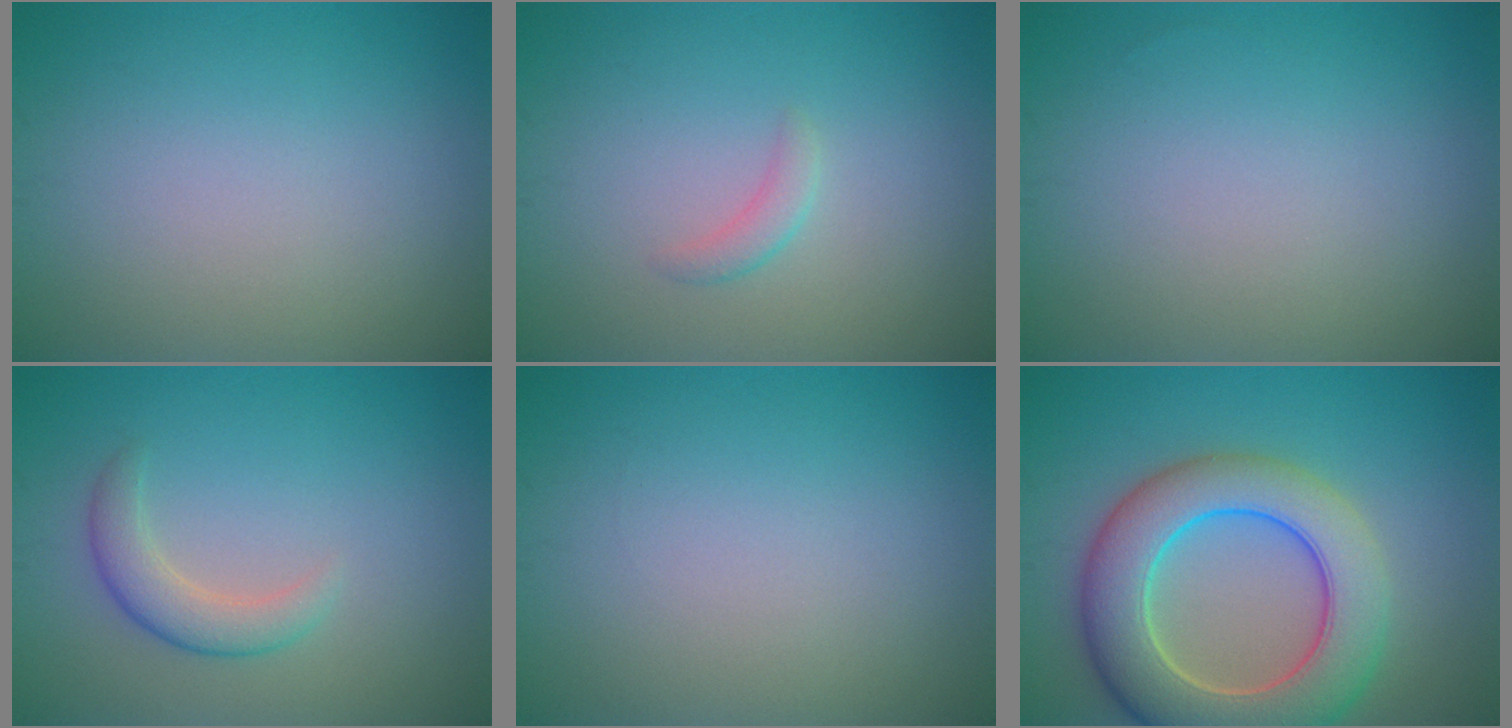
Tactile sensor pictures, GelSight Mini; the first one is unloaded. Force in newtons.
{"total": 1.2, "press": 1.2, "slide": 0.1}
{"total": 0.0}
{"total": 2.7, "press": 2.7, "slide": 0.1}
{"total": 0.0}
{"total": 9.8, "press": 9.8, "slide": 0.6}